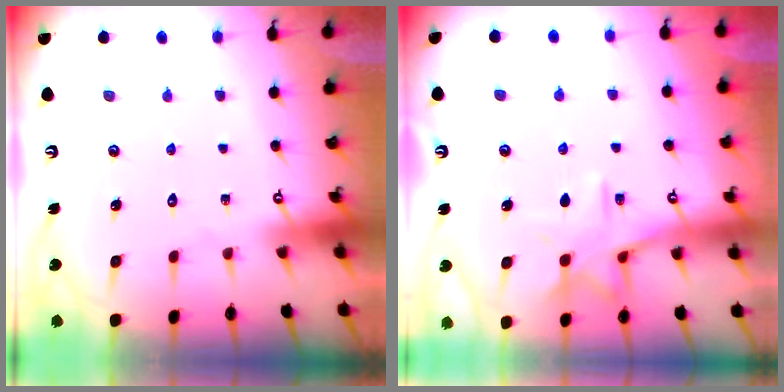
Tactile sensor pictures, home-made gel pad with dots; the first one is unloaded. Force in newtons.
{"total": 11.2, "press": 11.1, "slide": 0.6}